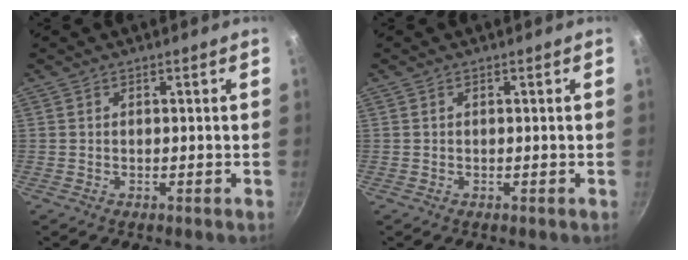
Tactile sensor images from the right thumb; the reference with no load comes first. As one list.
[{"total": 0.0}]